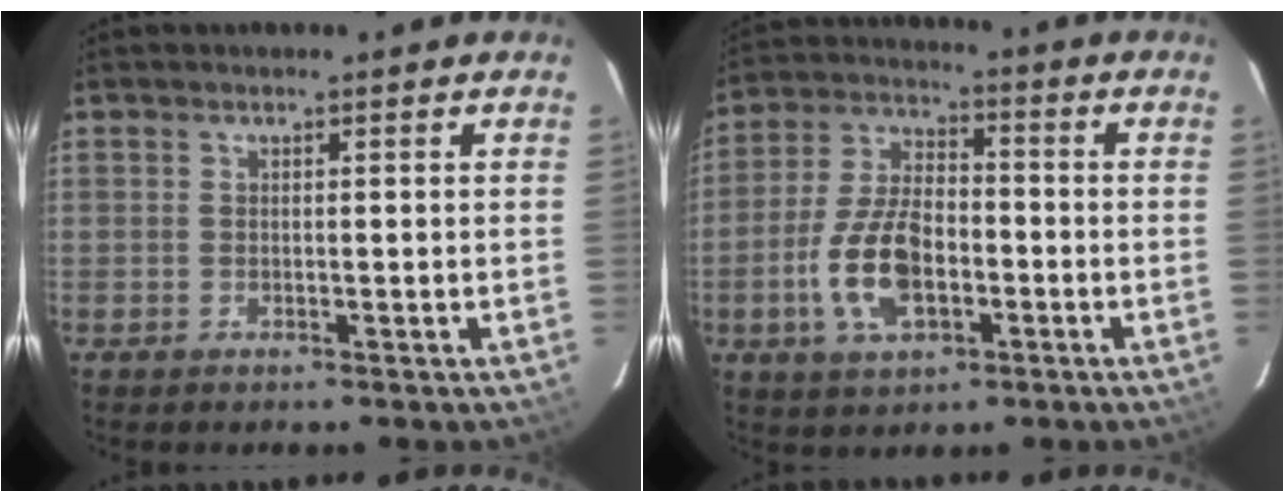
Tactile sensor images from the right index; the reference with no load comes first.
{"total": 12.6, "force": [-3.8, 6.5, 10.0], "torque": [-0.209, 0.007, -0.066]}